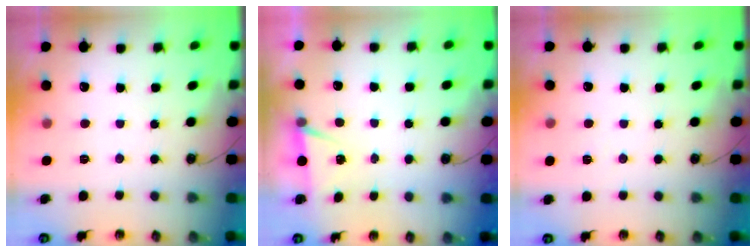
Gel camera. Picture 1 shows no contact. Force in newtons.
{"total": 4.8, "press": 1.7, "slide": 4.5}
{"total": 5.4, "press": 3.6, "slide": 4.0}